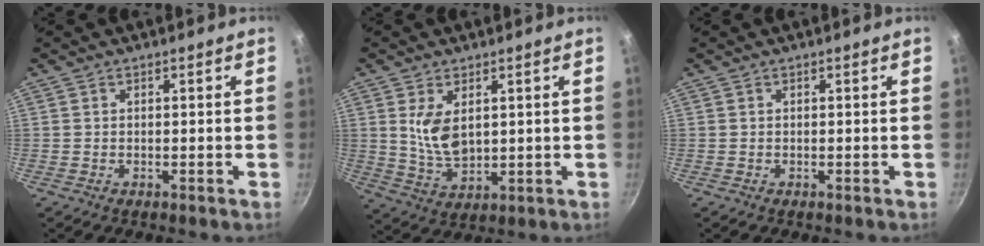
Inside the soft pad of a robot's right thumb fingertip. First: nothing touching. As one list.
[{"total": 7.8, "force": [2.1, 4.4, 6.0], "torque": [-0.105, -0.026, 0.051]}, {"total": 0.0}]